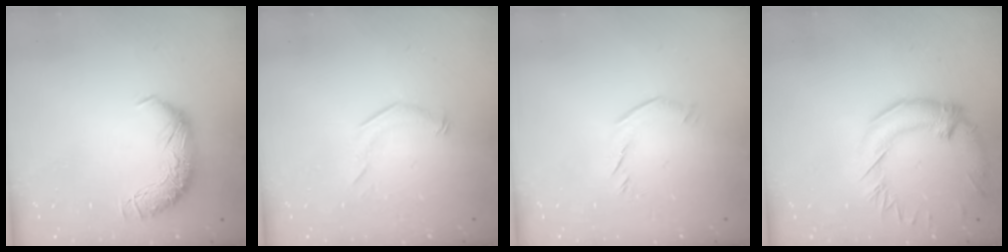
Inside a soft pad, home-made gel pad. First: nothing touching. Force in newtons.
{"total": 6.1, "press": 6.1, "slide": 0.9}
{"total": 4.8, "press": 4.5, "slide": 1.5}
{"total": 2.1, "press": 1.3, "slide": 1.6}